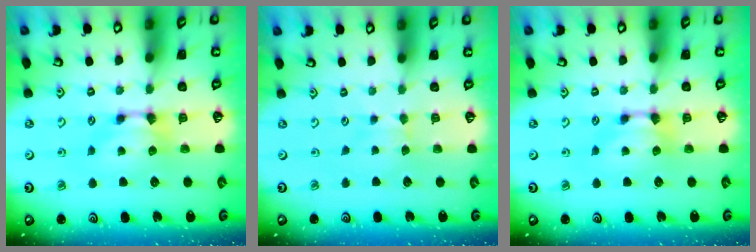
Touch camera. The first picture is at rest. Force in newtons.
{"total": 2.4, "press": 2.3, "slide": 0.5}
{"total": 0.0}